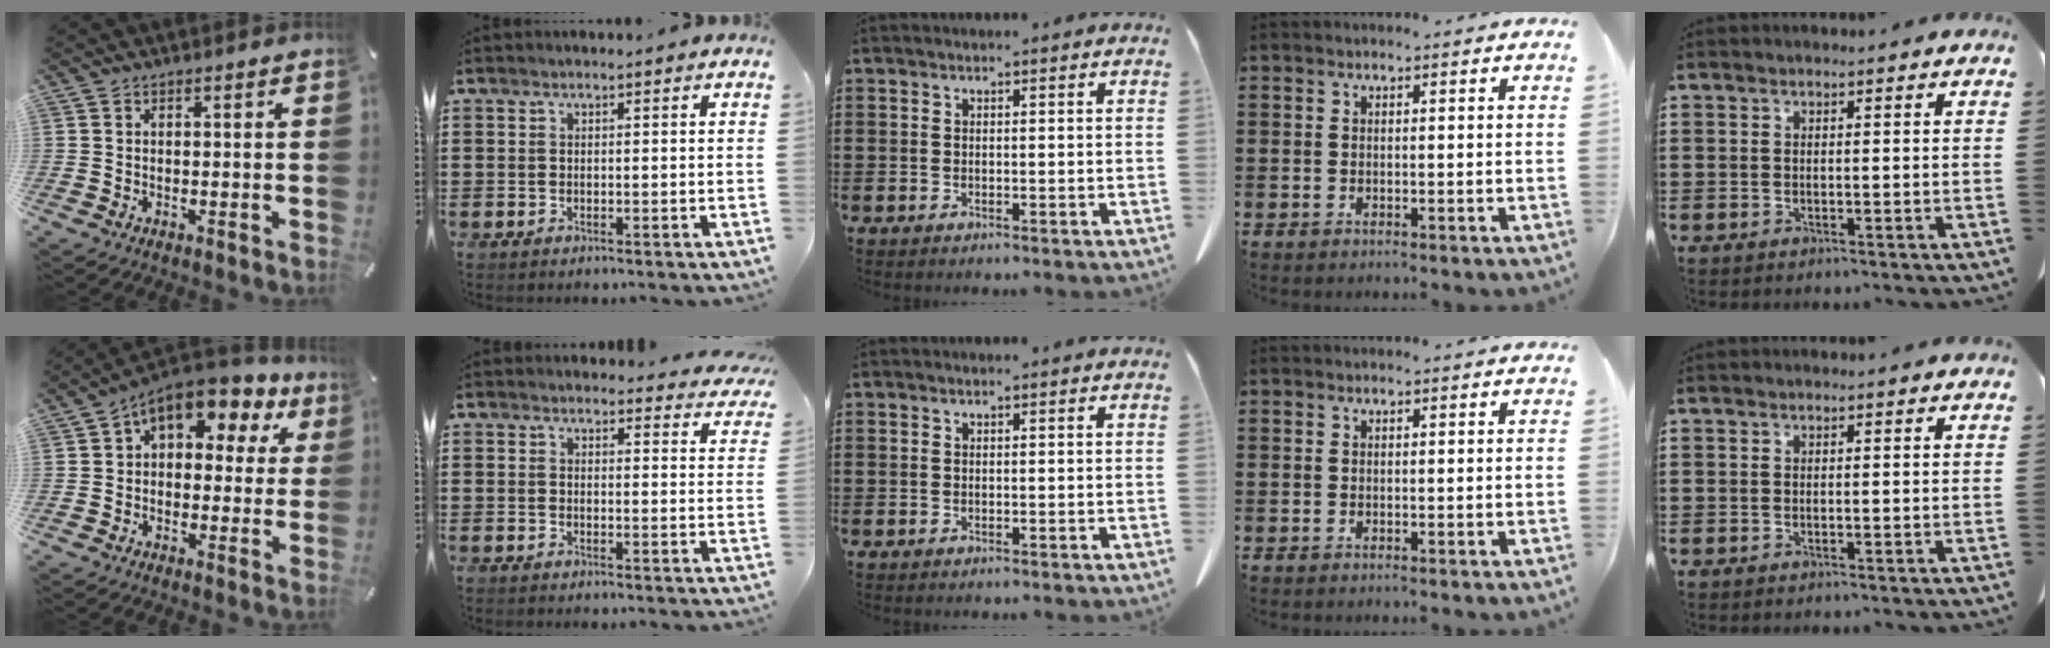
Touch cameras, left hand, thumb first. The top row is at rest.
{"thumb": {"total": 10.4, "force": [5.8, 5.9, 6.2], "torque": [-0.091, -0.033, 0.102]}, "index": {"total": 2.7, "force": [2.7, 0.5, 0.4], "torque": [-0.009, -0.013, 0.048]}}